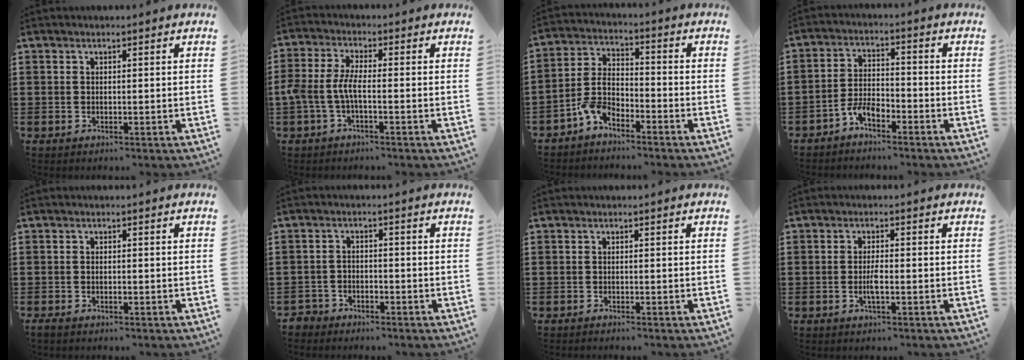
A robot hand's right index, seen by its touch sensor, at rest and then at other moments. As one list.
[{"total": 4.2, "force": [-1.4, 1.1, 3.8], "torque": [-0.104, -0.010, -0.037]}, {"total": 5.4, "force": [-3.9, 2.4, 2.8], "torque": [-0.070, 0.012, -0.081]}, {"total": 4.2, "force": [-3.4, 1.5, 2.0], "torque": [-0.052, 0.007, -0.069]}, {"total": 0.9, "force": [-0.5, 0.4, 0.6], "torque": [-0.013, -0.002, -0.009]}, {"total": 2.3, "force": [-2.1, 1.0, 0.0], "torque": [-0.007, 0.004, -0.047]}, {"total": 0.7, "force": [-0.7, -0.1, -0.1], "torque": [0.000, -0.003, -0.014]}, {"total": 2.5, "force": [-0.7, 0.5, 2.3], "torque": [-0.049, -0.002, -0.015]}]